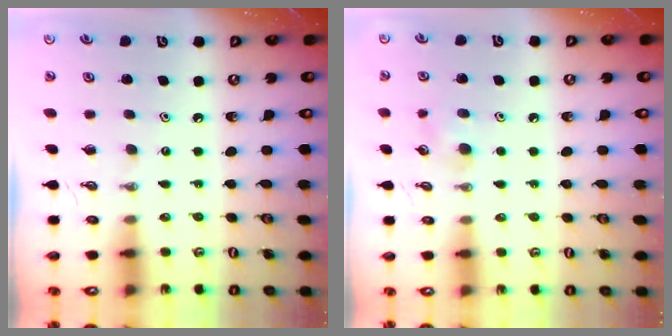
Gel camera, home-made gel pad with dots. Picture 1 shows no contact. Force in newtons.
{"total": 5.7, "press": 5.5, "slide": 1.3}